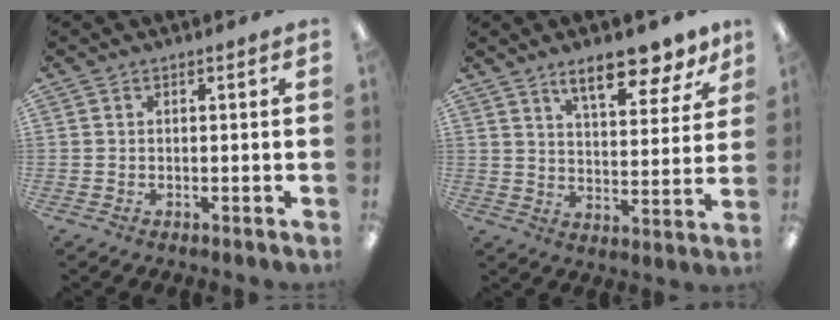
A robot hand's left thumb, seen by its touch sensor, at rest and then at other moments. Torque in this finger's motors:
{"motor_torque": [1.82, 0.94, 1.00, -1.02, 0.15]}